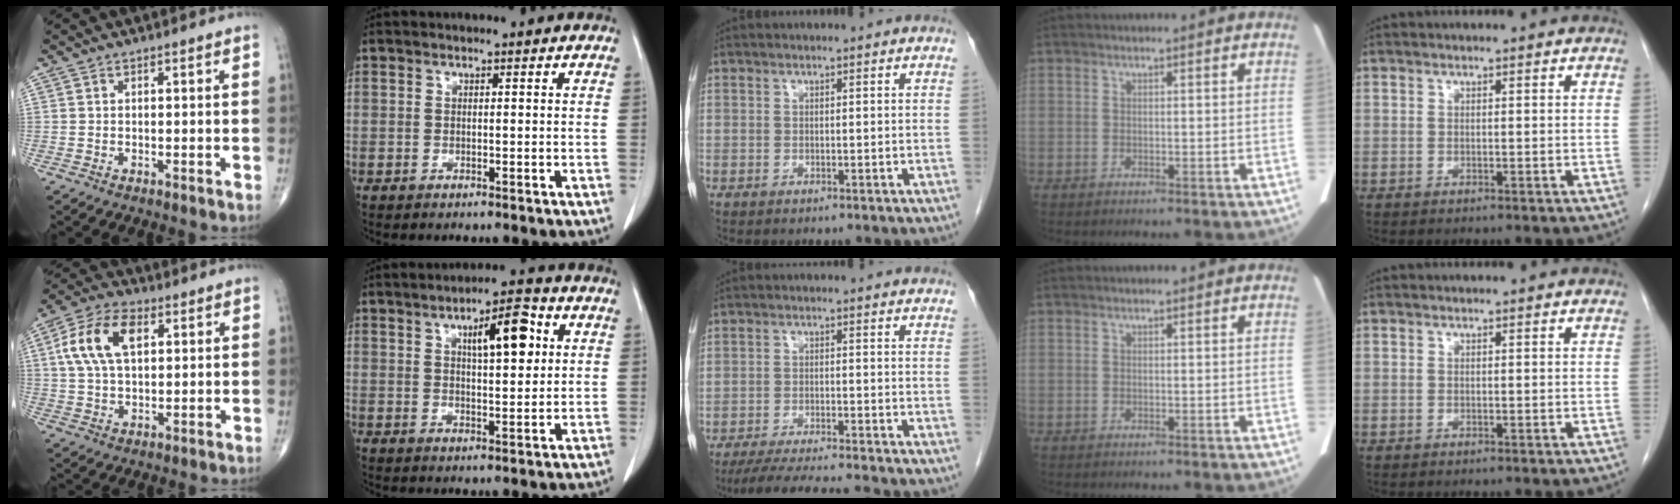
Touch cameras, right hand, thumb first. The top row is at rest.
{"thumb": {"total": 11.8, "force": [3.2, 6.6, 9.2], "torque": [-0.177, 0.013, 0.057]}, "index": {"total": 8.5, "force": [2.9, 2.4, 7.6], "torque": [-0.118, 0.012, 0.046]}, "middle": {"total": 9.6, "force": [-8.8, -0.4, 4.0], "torque": [-0.060, -0.013, -0.140]}}